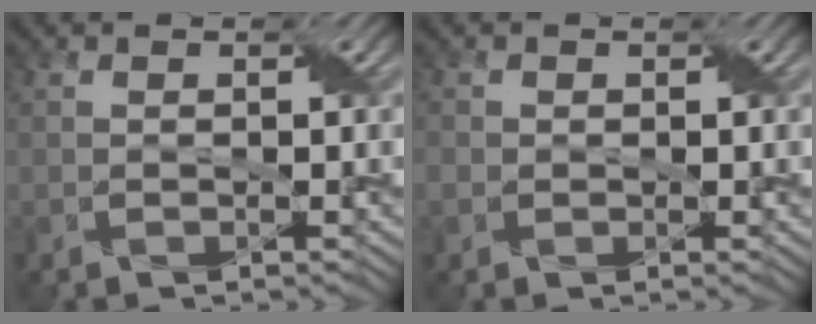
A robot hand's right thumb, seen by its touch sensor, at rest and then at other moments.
{"total": 1.4, "force": [-0.1, 1.4, 0.5], "torque": [-0.010, -0.006, -0.002]}